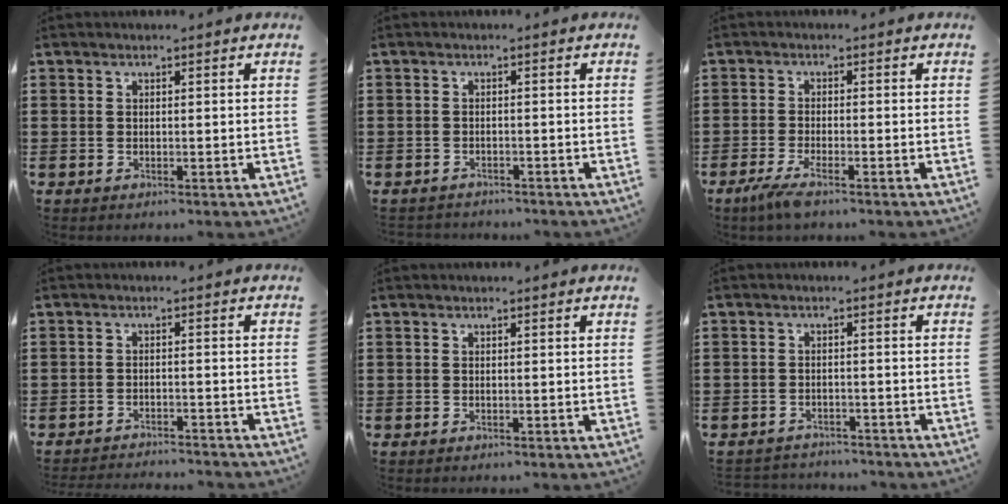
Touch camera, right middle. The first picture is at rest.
{"total": 1.4, "force": [-1.3, 0.3, -0.2], "torque": [0.000, 0.002, -0.032]}
{"total": 3.1, "force": [-2.1, 0.0, 2.2], "torque": [-0.058, -0.013, -0.044]}
{"total": 2.4, "force": [-2.4, 0.0, 0.1], "torque": [-0.006, 0.000, -0.052]}
{"total": 0.0}
{"total": 2.3, "force": [-2.3, 0.5, -0.4], "torque": [0.000, 0.001, -0.053]}